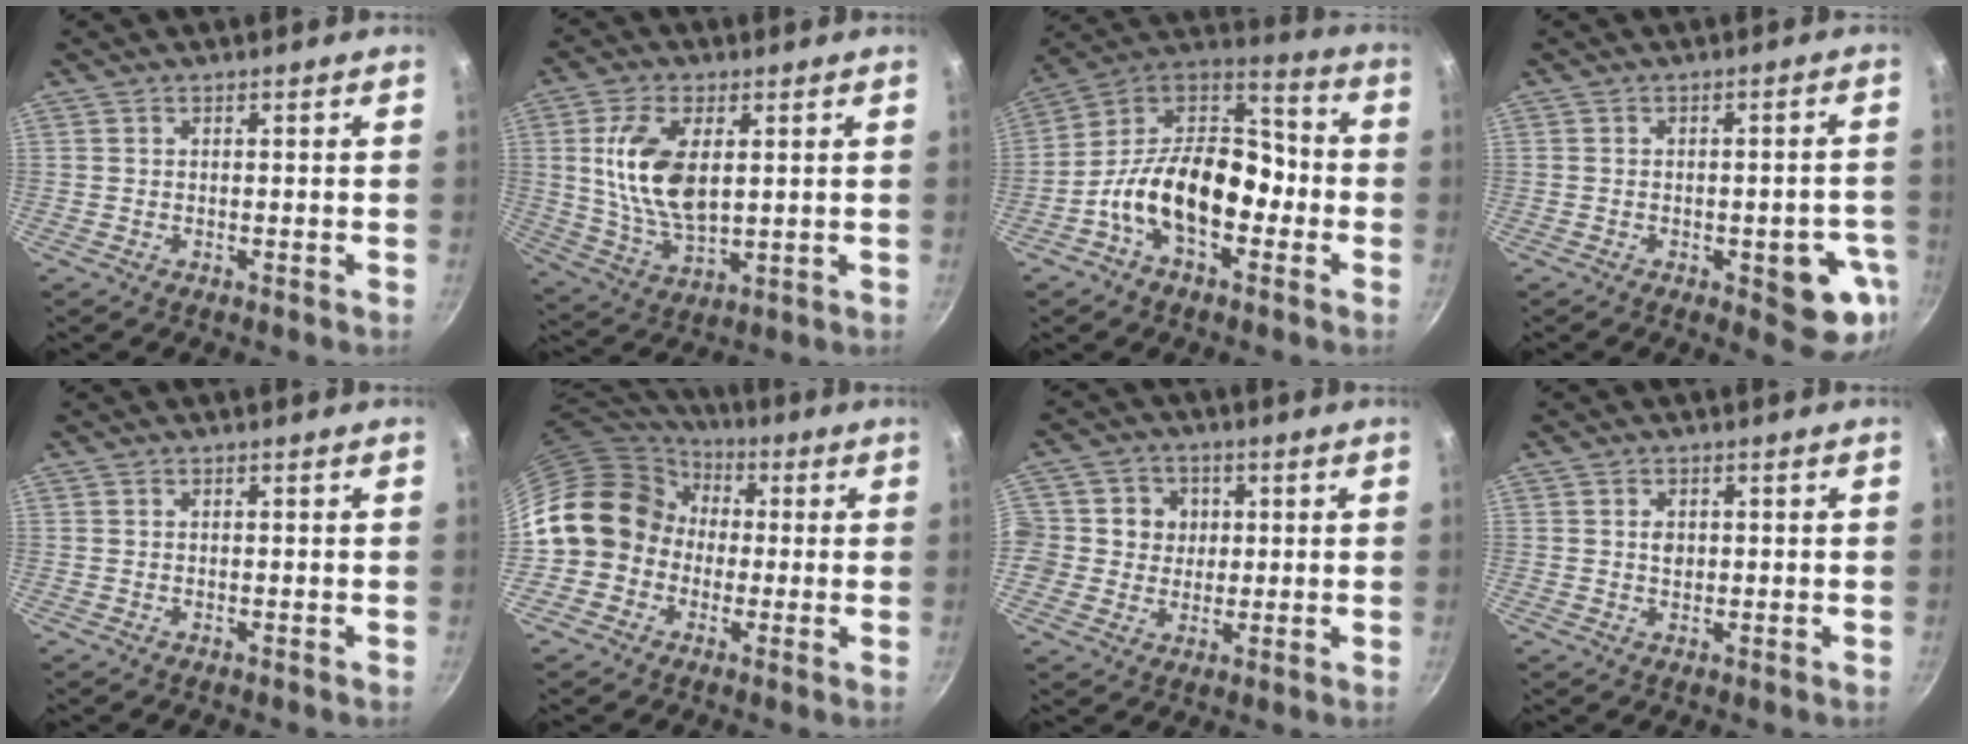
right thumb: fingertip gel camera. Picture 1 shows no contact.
{"total": 13.6, "force": [2.7, 7.1, 11.3], "torque": [-0.209, -0.013, 0.059]}
{"total": 19.1, "force": [-5.3, 11.8, 14.1], "torque": [-0.198, 0.068, -0.112]}
{"total": 9.9, "force": [-3.3, 4.2, 8.3], "torque": [-0.055, 0.008, -0.040]}
{"total": 0.0}
{"total": 15.1, "force": [-0.5, 13.3, 7.3], "torque": [-0.089, 0.046, -0.024]}
{"total": 8.6, "force": [0.9, 8.3, 2.1], "torque": [-0.004, 0.007, 0.002]}
{"total": 2.0, "force": [0.3, 1.5, 1.2], "torque": [-0.013, 0.000, 0.005]}